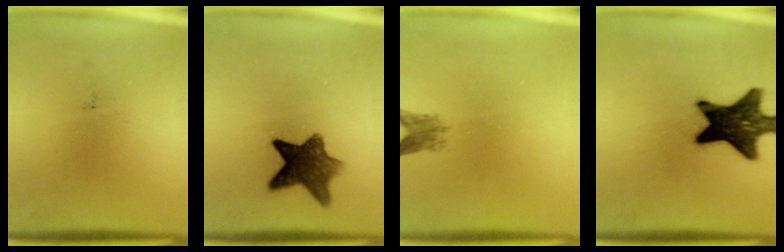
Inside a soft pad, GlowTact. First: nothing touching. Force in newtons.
{"total": 9.6}
{"total": 2.5}
{"total": 17.1}